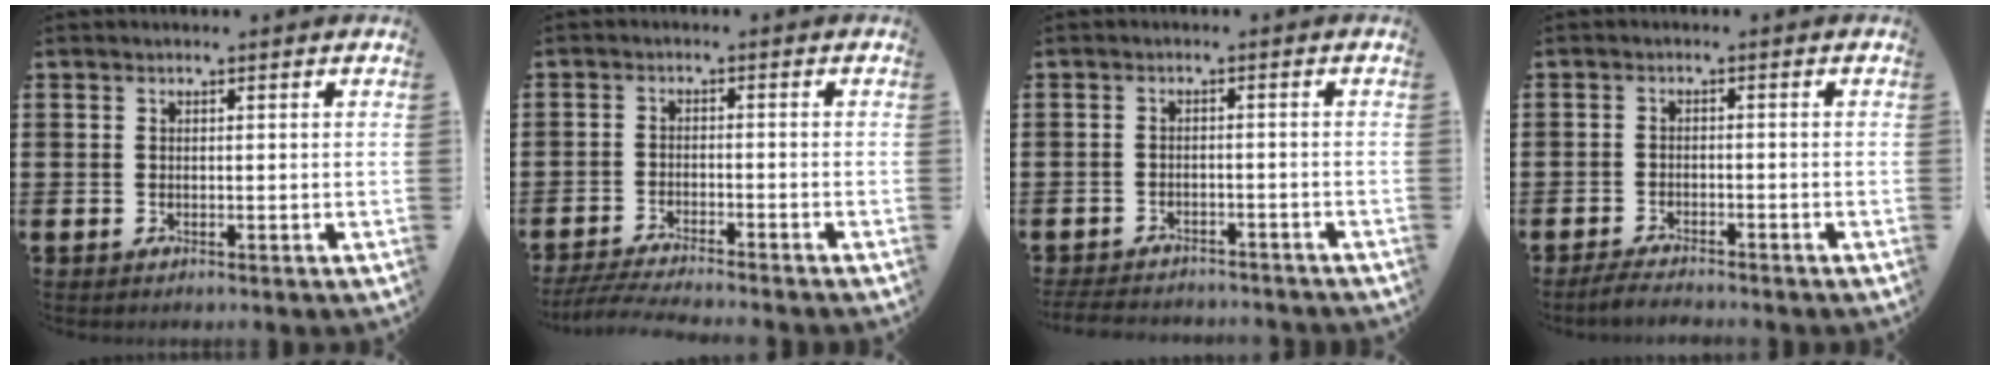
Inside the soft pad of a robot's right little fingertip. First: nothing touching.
{"total": 3.3, "force": [-3.1, -0.2, 1.3], "torque": [-0.024, -0.008, -0.060]}
{"total": 2.3, "force": [-2.3, 0.1, 0.1], "torque": [-0.005, 0.001, -0.050]}
{"total": 2.0, "force": [-1.9, 0.1, 0.5], "torque": [-0.010, 0.005, -0.038]}